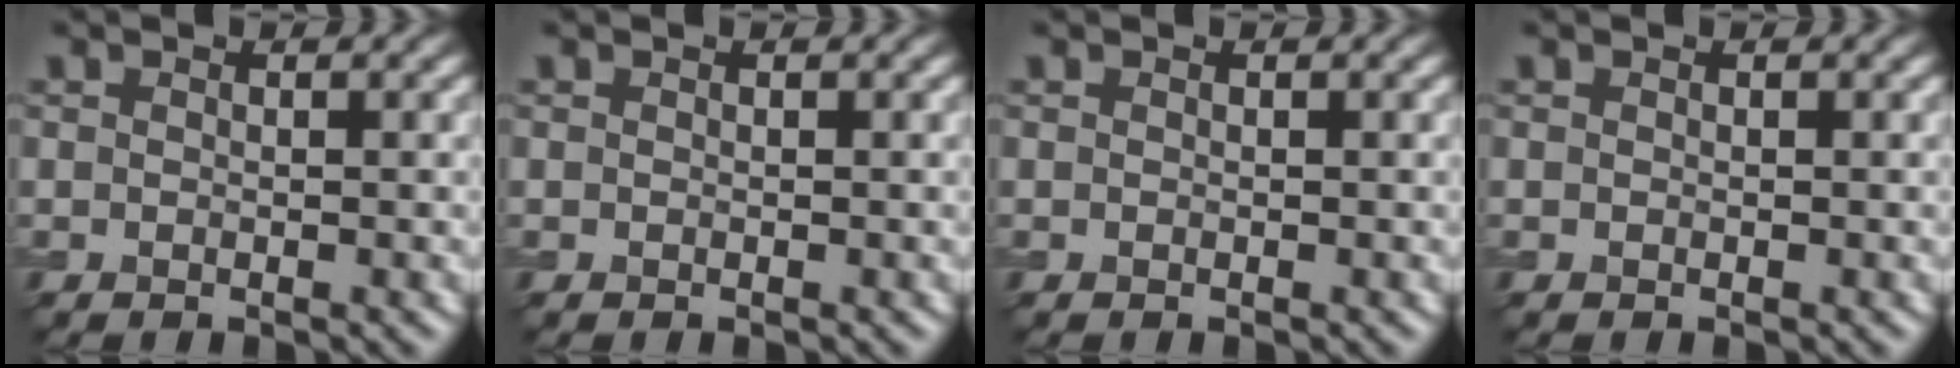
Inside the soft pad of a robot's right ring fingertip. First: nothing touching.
{"total": 0.0}
{"total": 0.0}
{"total": 0.0}